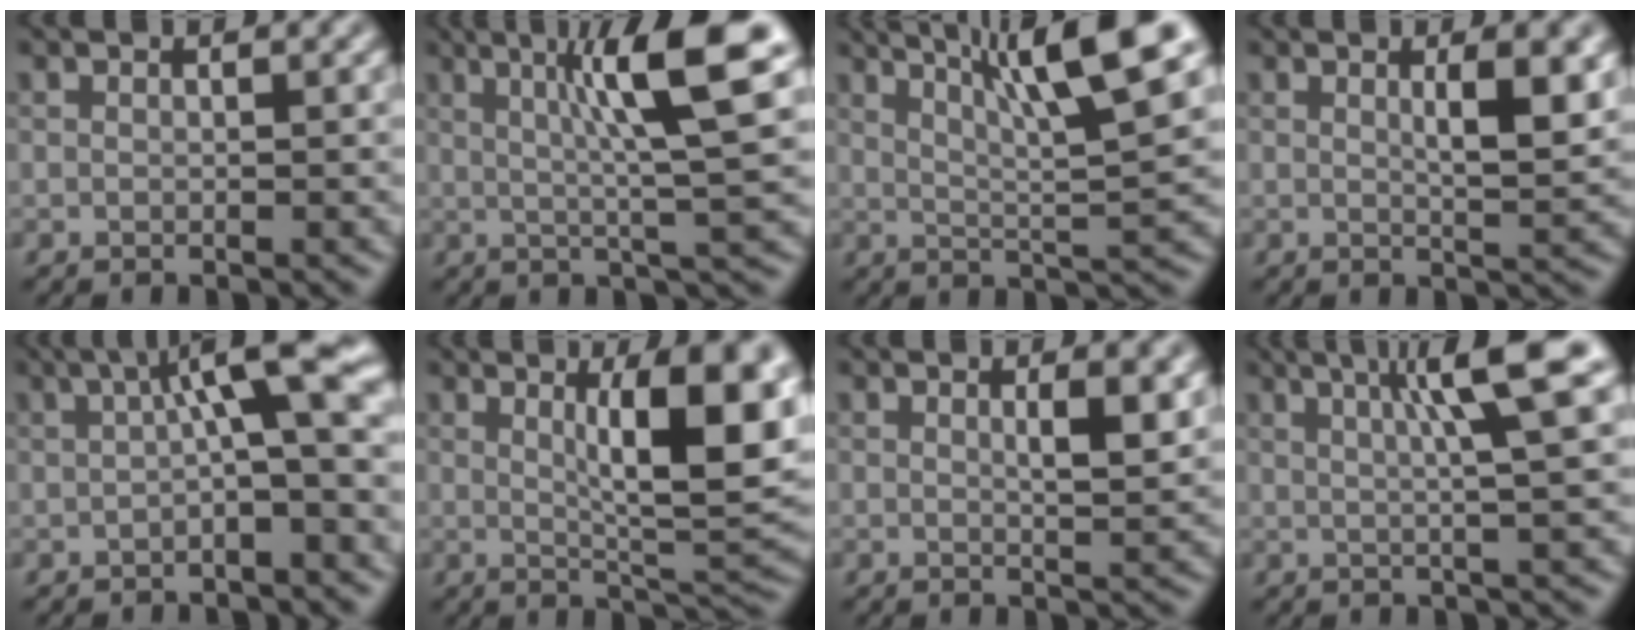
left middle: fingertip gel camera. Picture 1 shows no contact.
{"total": 9.4, "force": [2.6, 1.3, 8.9], "torque": [-0.124, 0.012, 0.039]}
{"total": 9.8, "force": [4.9, 1.4, 8.3], "torque": [-0.114, 0.017, 0.080]}
{"total": 3.9, "force": [1.1, 0.8, 3.7], "torque": [-0.053, -0.002, 0.018]}
{"total": 6.3, "force": [0.7, 1.1, 6.2], "torque": [-0.088, 0.019, 0.000]}
{"total": 10.0, "force": [2.4, 2.5, 9.3], "torque": [-0.122, -0.003, 0.042]}
{"total": 2.6, "force": [0.9, 0.6, 2.4], "torque": [-0.032, -0.002, 0.014]}
{"total": 6.7, "force": [2.1, 0.9, 6.3], "torque": [-0.082, 0.019, 0.032]}